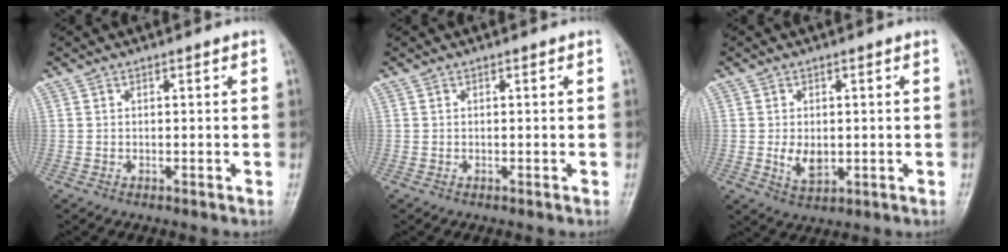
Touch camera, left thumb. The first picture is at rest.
{"total": 0.0}
{"total": 4.7, "force": [-0.3, 3.0, 3.6], "torque": [-0.054, -0.008, 0.004]}